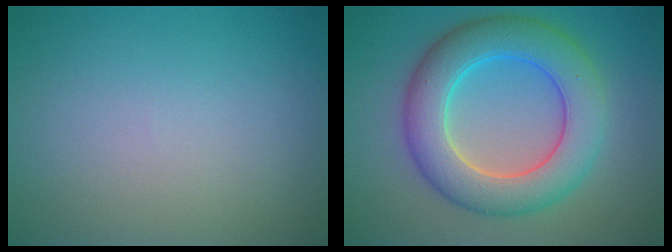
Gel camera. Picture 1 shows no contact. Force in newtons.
{"total": 8.2, "press": 8.2, "slide": 0.3}